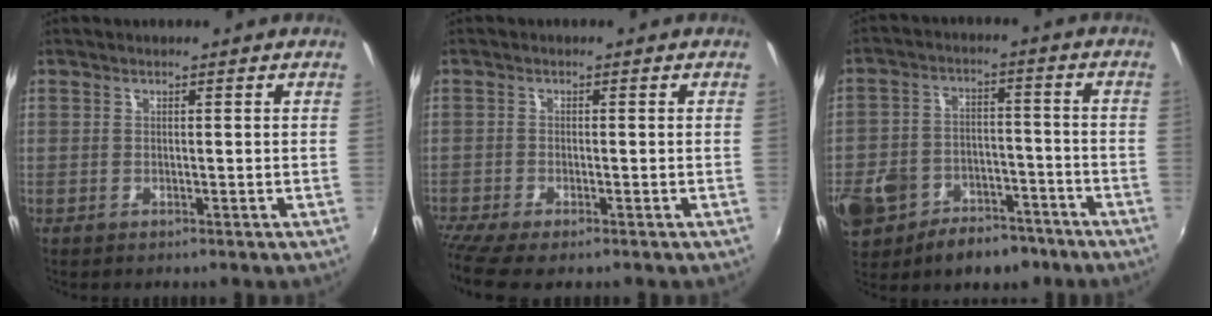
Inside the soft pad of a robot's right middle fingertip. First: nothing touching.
{"total": 4.8, "force": [-3.9, 0.1, 2.8], "torque": [-0.070, -0.028, -0.074]}
{"total": 17.8, "force": [-9.7, 11.9, 8.9], "torque": [-0.229, 0.002, -0.135]}